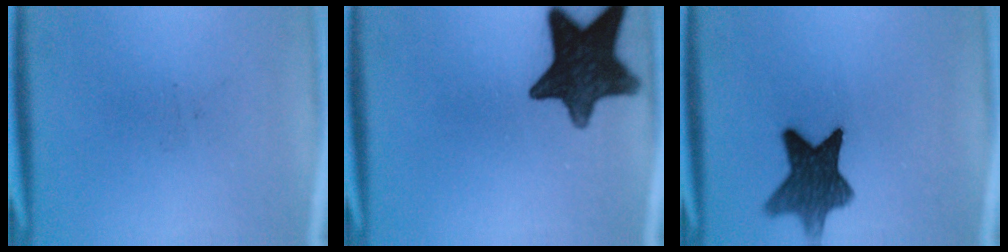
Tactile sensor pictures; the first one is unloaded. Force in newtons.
{"total": 14.5}
{"total": 10.3}